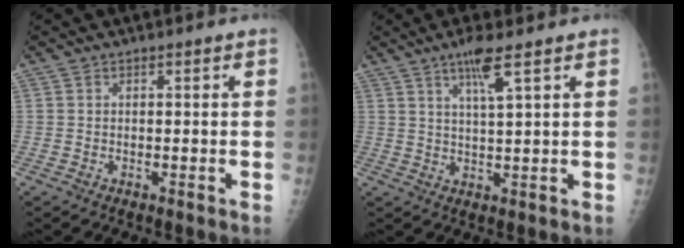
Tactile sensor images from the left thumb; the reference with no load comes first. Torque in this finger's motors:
{"motor_torque": [0.00, 0.06, 0.50, -0.18, 0.08]}